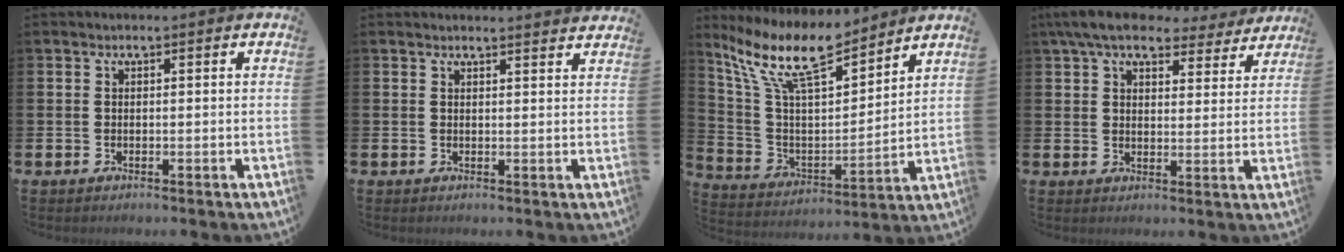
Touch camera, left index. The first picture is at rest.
{"total": 1.7, "force": [1.7, -0.2, -0.1], "torque": [0.013, -0.017, 0.029]}
{"total": 12.4, "force": [10.2, 3.1, 6.3], "torque": [-0.164, -0.050, 0.183]}
{"total": 7.8, "force": [6.8, 2.6, 2.8], "torque": [-0.069, -0.029, 0.122]}